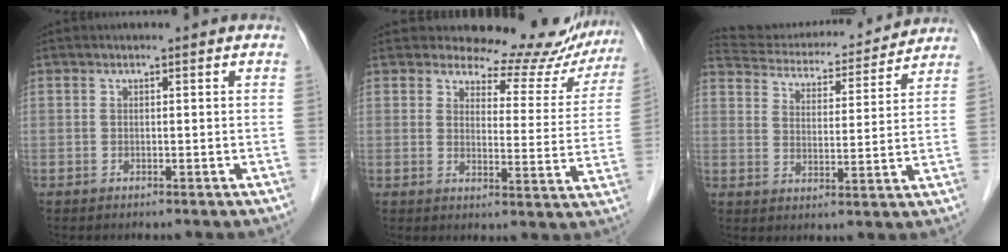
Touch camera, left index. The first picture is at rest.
{"total": 14.5, "force": [13.8, 4.0, 1.8], "torque": [0.008, -0.051, 0.137]}
{"total": 18.0, "force": [17.2, 3.2, 4.2], "torque": [-0.068, 0.012, 0.245]}